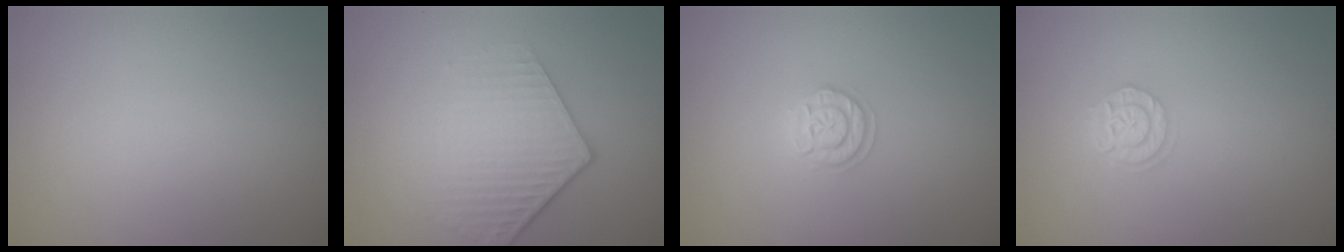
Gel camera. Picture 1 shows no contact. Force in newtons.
{"total": 4.4, "press": 3.2, "slide": 3.0}
{"total": 1.7, "press": 1.7, "slide": 0.2}
{"total": 2.4, "press": 2.0, "slide": 1.3}